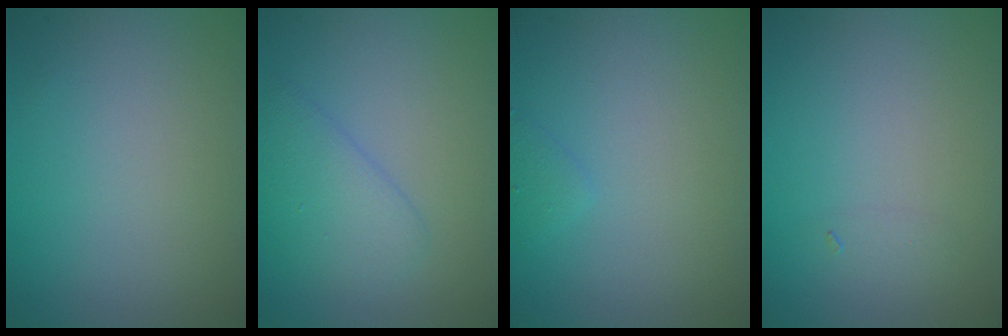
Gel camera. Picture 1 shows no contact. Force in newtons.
{"total": 3.0, "press": 3.0, "slide": 0.2}
{"total": 0.9, "press": 0.9, "slide": 0.0}
{"total": 0.6, "press": 0.6, "slide": 0.0}